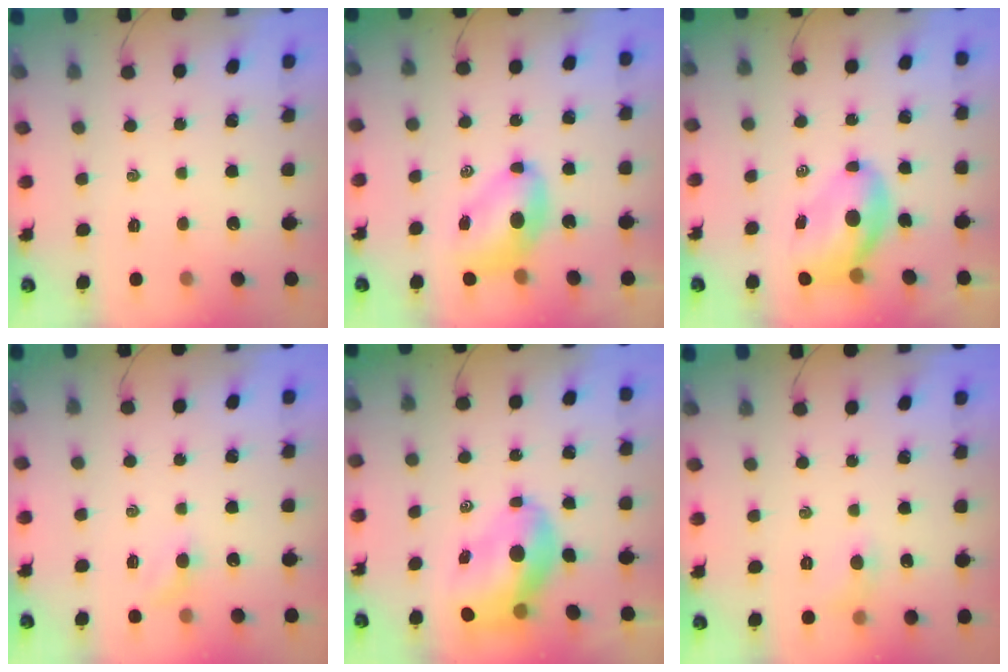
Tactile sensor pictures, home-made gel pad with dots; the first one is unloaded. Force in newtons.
{"total": 7.6, "press": 7.5, "slide": 1.1}
{"total": 7.6, "press": 7.3, "slide": 2.1}
{"total": 2.9, "press": 2.7, "slide": 0.9}
{"total": 10.1, "press": 9.5, "slide": 3.2}
{"total": 5.7, "press": 5.3, "slide": 2.0}